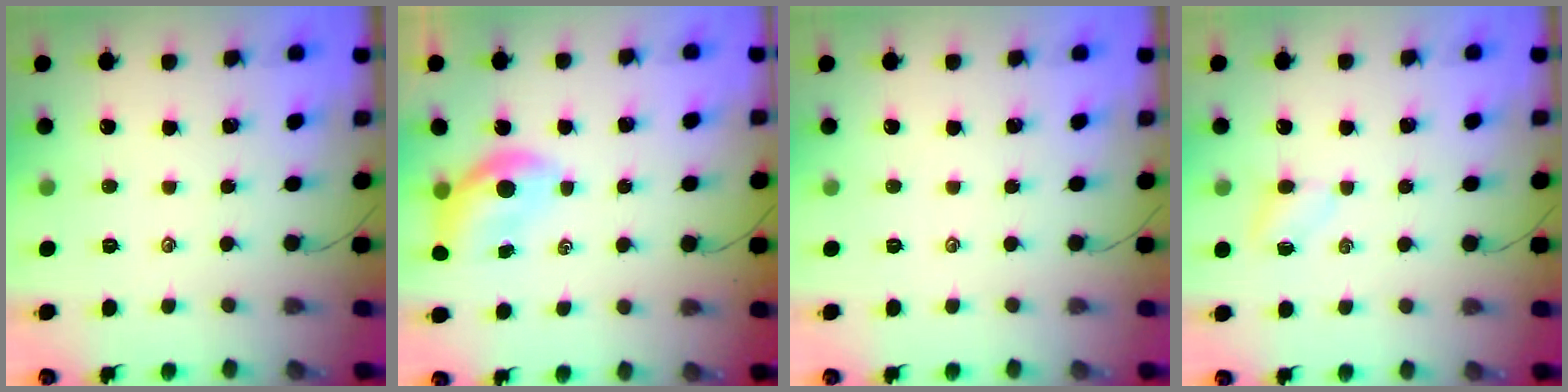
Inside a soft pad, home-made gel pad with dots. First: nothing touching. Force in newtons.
{"total": 5.6, "press": 5.6, "slide": 0.4}
{"total": 0.0}
{"total": 3.4, "press": 3.3, "slide": 0.9}